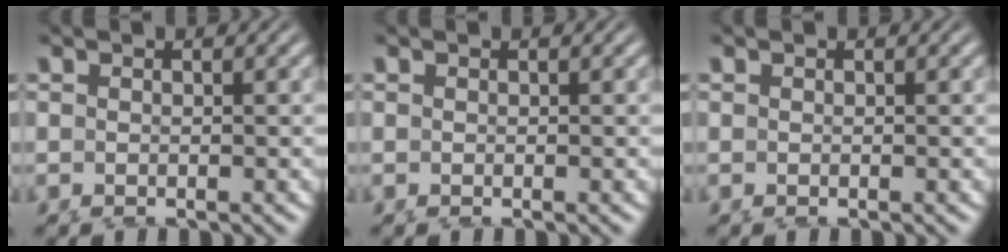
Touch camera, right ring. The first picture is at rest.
{"total": 0.0}
{"total": 0.0}